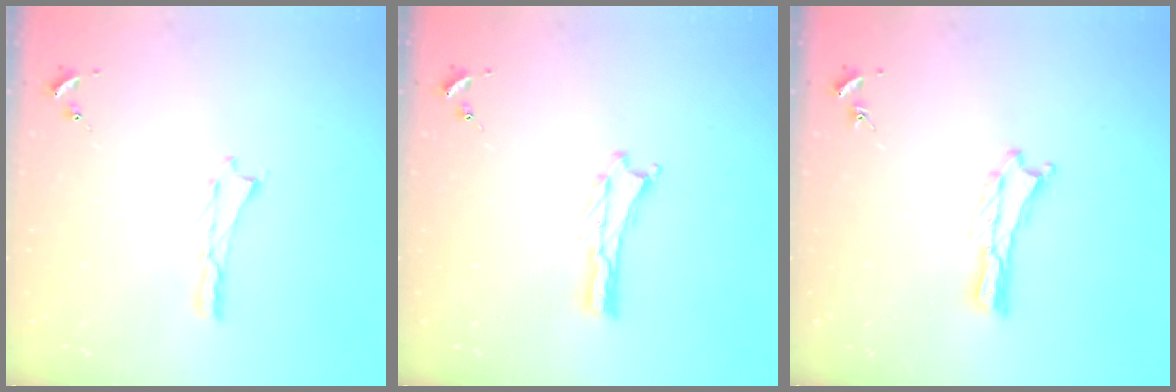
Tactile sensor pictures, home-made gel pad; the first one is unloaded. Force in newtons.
{"total": 0.0}
{"total": 0.0}